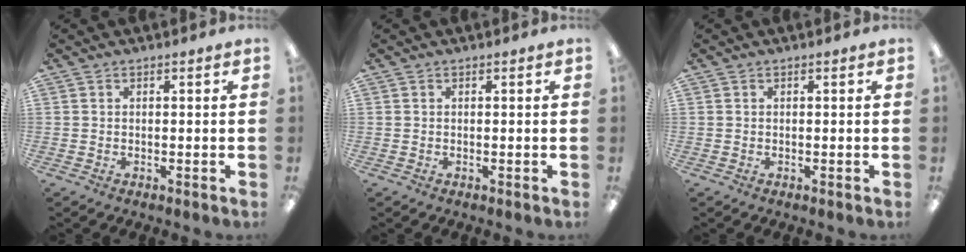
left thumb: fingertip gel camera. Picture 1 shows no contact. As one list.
[{"total": 0.0}, {"total": 0.0}]